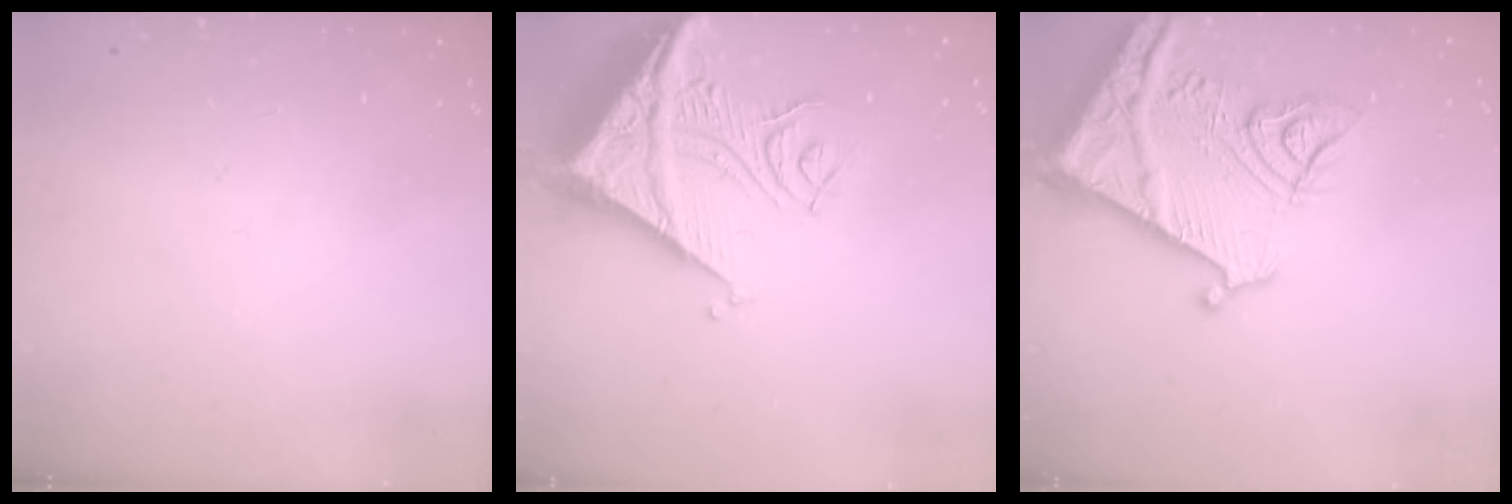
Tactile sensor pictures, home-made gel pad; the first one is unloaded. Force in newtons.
{"total": 18.3, "press": 18.1, "slide": 2.4}
{"total": 18.7, "press": 18.6, "slide": 2.1}